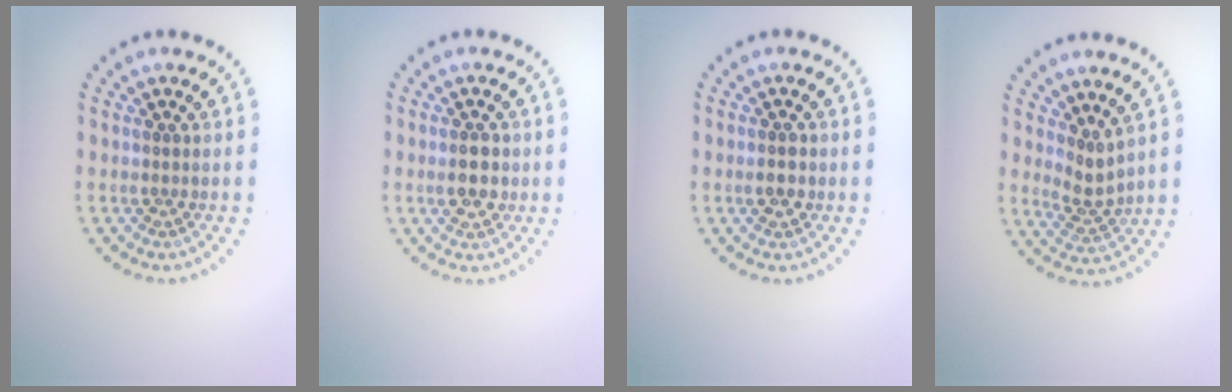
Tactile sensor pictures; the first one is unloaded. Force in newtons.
{"total": 2.6, "press": 2.6, "slide": 0.0}
{"total": 1.3, "press": 1.2, "slide": 0.2}
{"total": 2.2, "press": 1.5, "slide": 1.6}